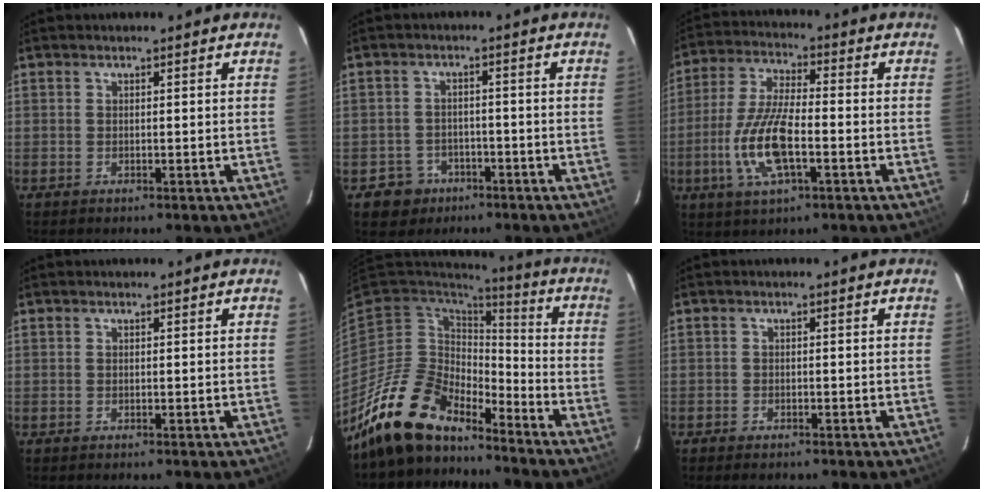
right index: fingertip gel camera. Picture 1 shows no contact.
{"total": 5.6, "force": [-3.0, 4.7, 0.5], "torque": [-0.030, 0.019, -0.039]}
{"total": 12.4, "force": [-3.7, 3.9, 11.2], "torque": [-0.237, -0.003, -0.073]}
{"total": 0.0}
{"total": 15.7, "force": [-13.1, 6.1, 6.3], "torque": [-0.130, -0.004, -0.237]}
{"total": 1.7, "force": [-1.4, 0.9, 0.4], "torque": [-0.018, -0.001, -0.025]}